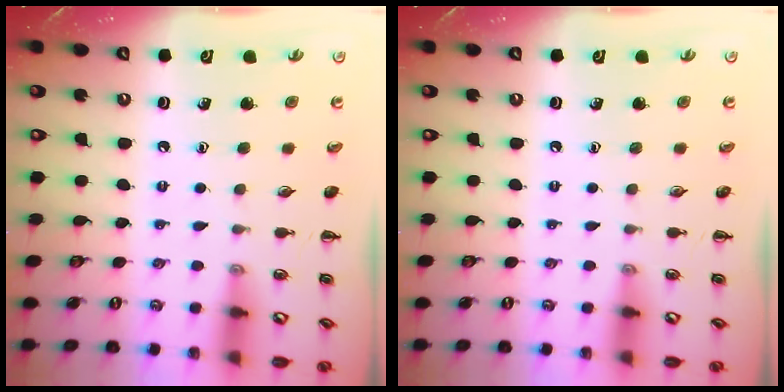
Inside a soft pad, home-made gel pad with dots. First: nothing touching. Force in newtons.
{"total": 0.0}